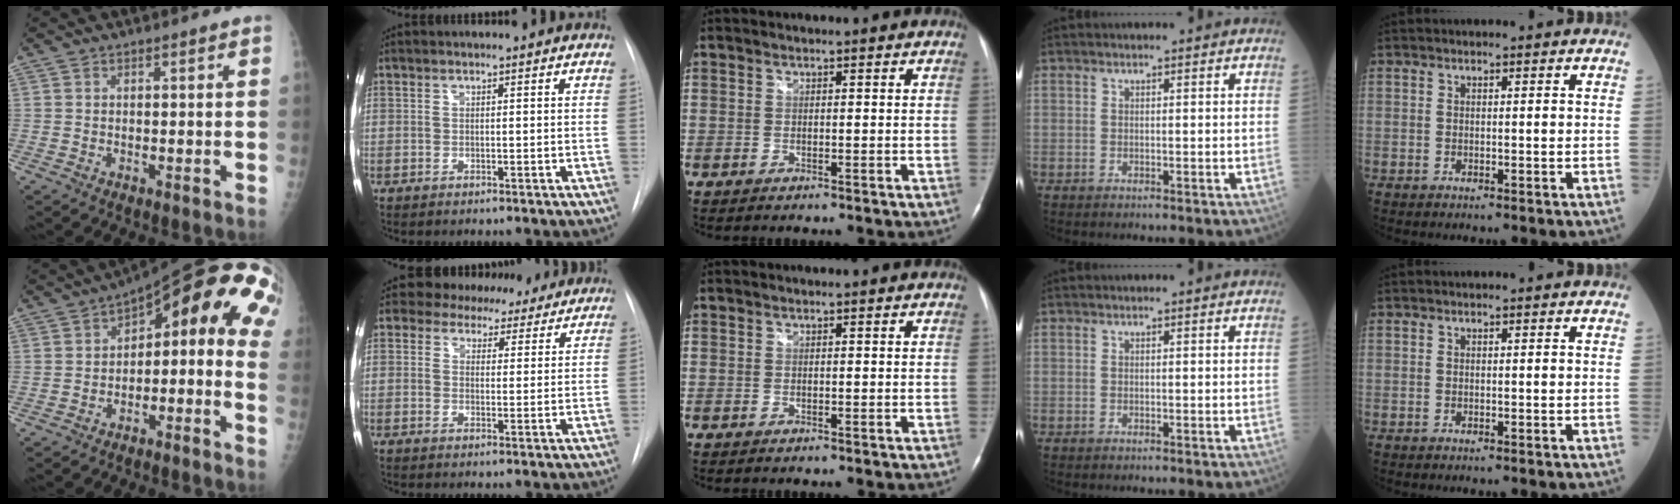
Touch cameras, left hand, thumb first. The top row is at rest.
{"thumb": {"total": 14.2, "force": [-0.3, 7.5, 12.1], "torque": [-0.133, 0.069, -0.009]}, "index": {"total": 9.2, "force": [8.1, 4.2, 1.2], "torque": [0.007, 0.007, 0.087]}}